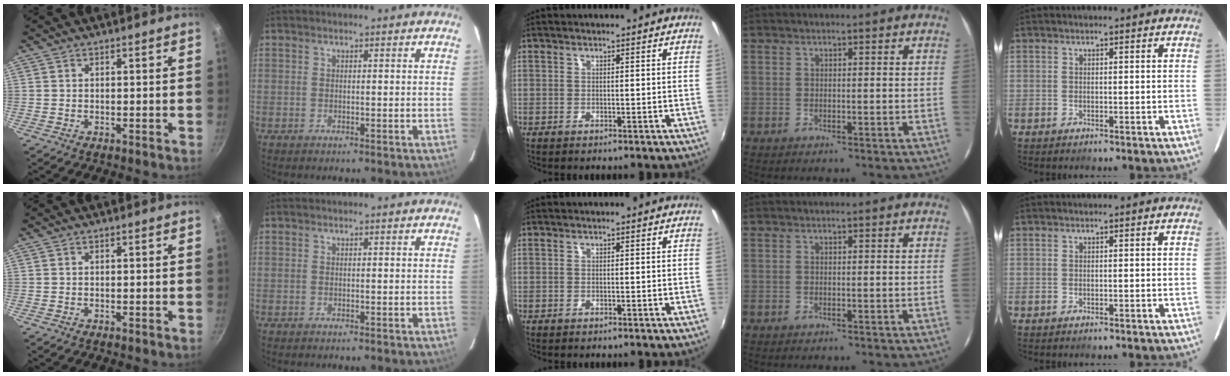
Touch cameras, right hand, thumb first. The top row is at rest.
{}